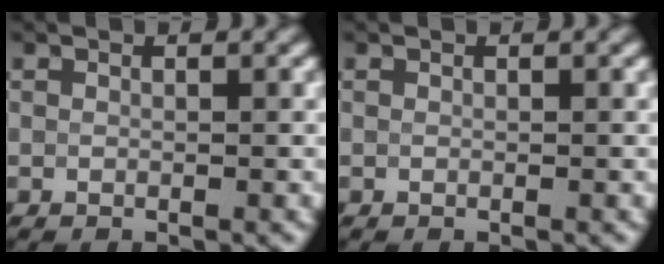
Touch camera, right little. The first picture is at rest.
{"total": 0.0}